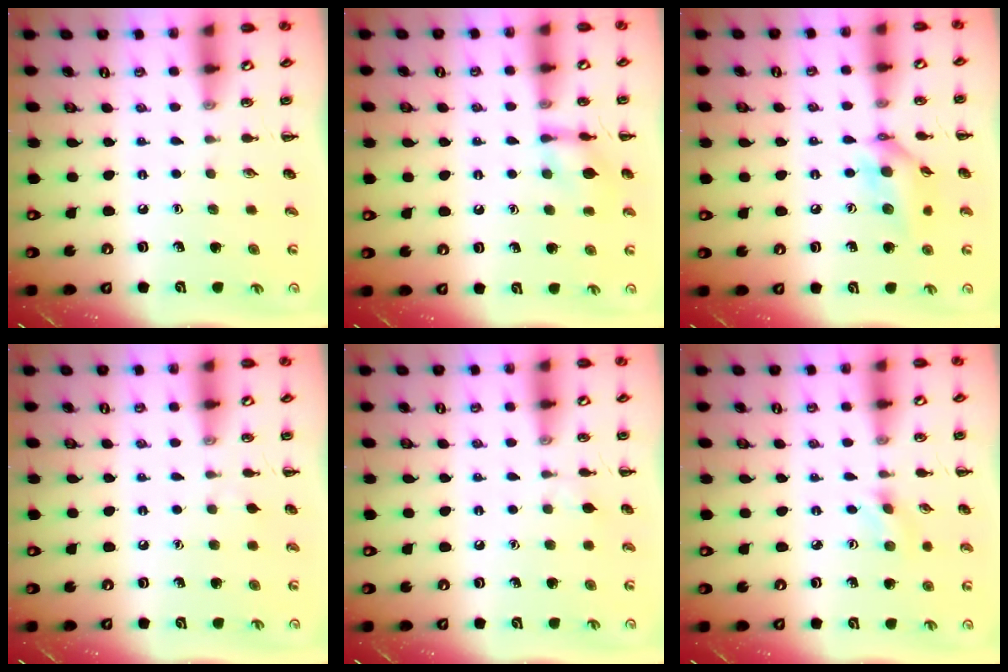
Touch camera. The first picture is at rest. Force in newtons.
{"total": 9.5, "press": 9.5, "slide": 0.5}
{"total": 12.1, "press": 11.9, "slide": 2.3}
{"total": 2.2, "press": 1.9, "slide": 0.9}
{"total": 3.6, "press": 3.3, "slide": 1.4}
{"total": 1.2, "press": 1.1, "slide": 0.3}